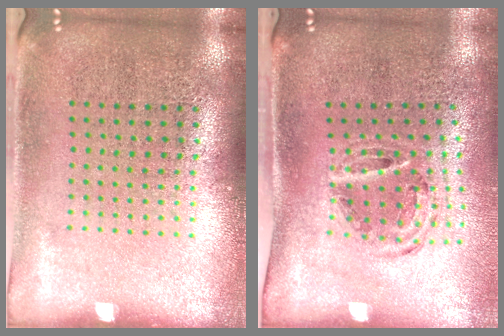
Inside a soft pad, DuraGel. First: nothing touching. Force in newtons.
{"total": 1.1, "press": 1.0, "slide": 0.3}